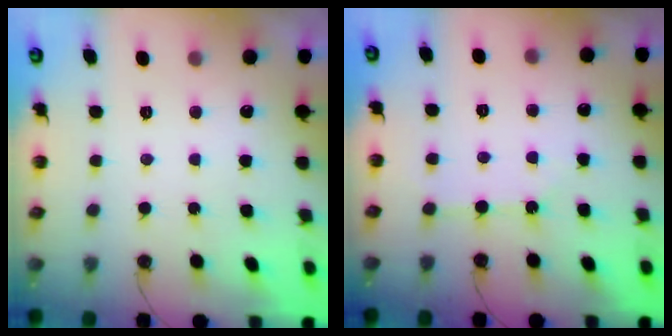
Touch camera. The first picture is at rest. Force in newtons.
{"total": 3.3, "press": 3.3, "slide": 0.6}